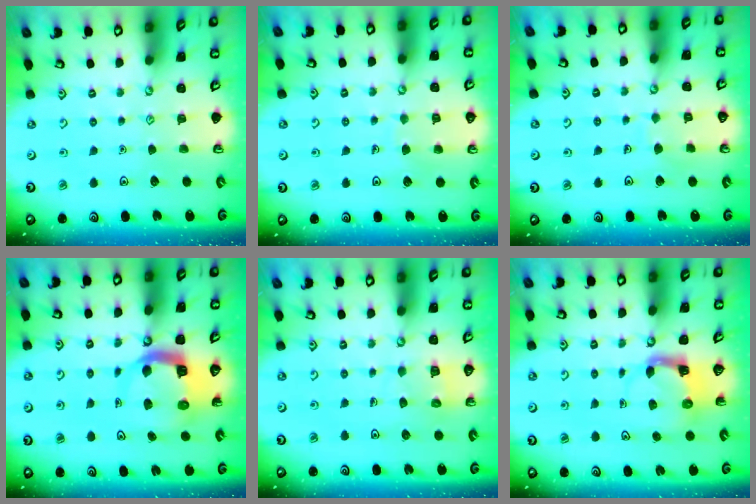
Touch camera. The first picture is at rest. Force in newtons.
{"total": 4.6, "press": 4.6, "slide": 0.4}
{"total": 5.2, "press": 5.2, "slide": 0.3}
{"total": 8.0, "press": 7.9, "slide": 1.1}
{"total": 5.9, "press": 5.9, "slide": 0.6}
{"total": 3.9, "press": 3.9, "slide": 0.7}